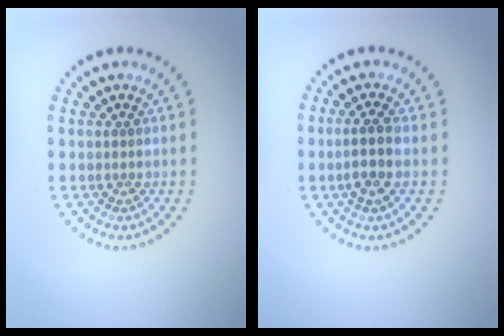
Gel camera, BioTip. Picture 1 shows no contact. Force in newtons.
{"total": 2.6, "press": 2.3, "slide": 1.1}